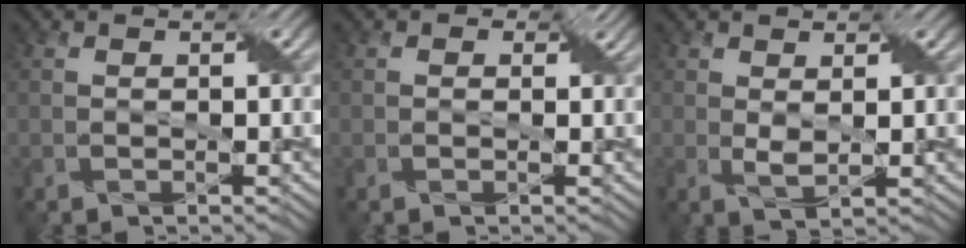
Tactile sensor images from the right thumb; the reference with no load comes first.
{"total": 1.7, "force": [0.5, 1.3, 0.9], "torque": [-0.011, -0.005, 0.004]}
{"total": 2.1, "force": [0.8, 1.0, 1.6], "torque": [-0.038, -0.004, 0.018]}